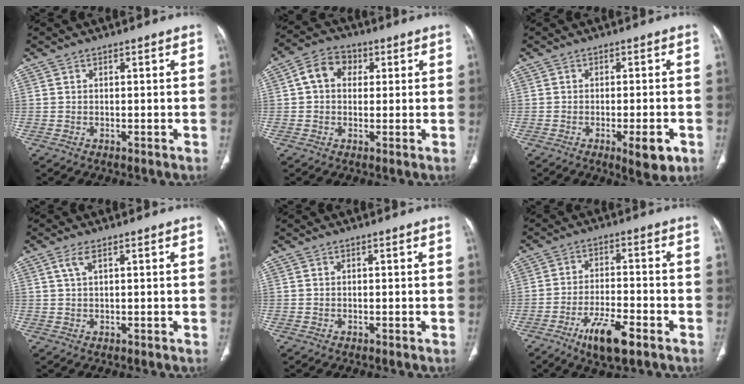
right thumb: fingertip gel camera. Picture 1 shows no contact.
{"total": 6.9, "force": [1.4, 5.4, 4.0], "torque": [-0.051, 0.014, 0.015]}
{"total": 6.0, "force": [-2.6, 1.7, 5.2], "torque": [-0.068, -0.003, -0.032]}
{"total": 2.3, "force": [1.1, 0.7, 1.9], "torque": [-0.051, 0.007, 0.028]}
{"total": 0.0}
{"total": 9.6, "force": [-5.5, 2.9, 7.3], "torque": [-0.131, 0.018, -0.091]}